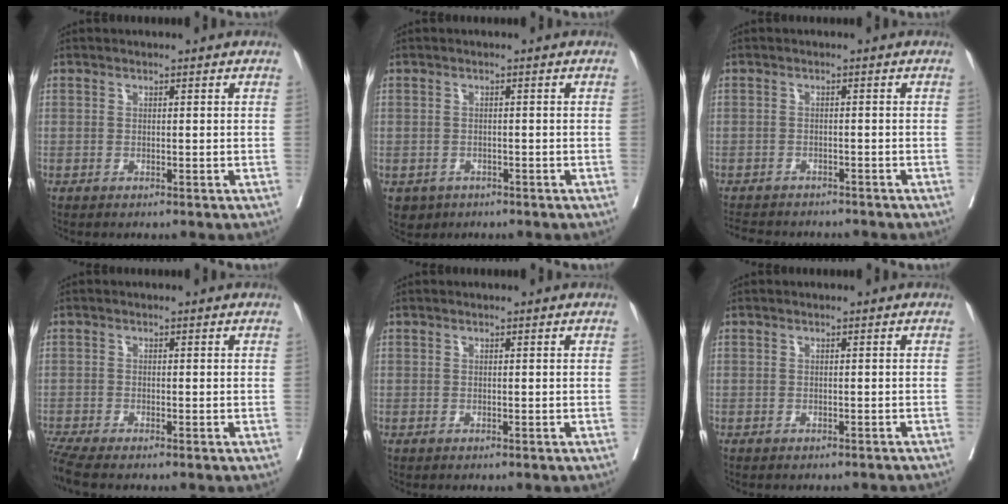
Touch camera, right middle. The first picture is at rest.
{"total": 2.9, "force": [-1.7, 2.3, 0.4], "torque": [-0.005, 0.002, -0.025]}
{"total": 9.6, "force": [-8.6, 2.6, 3.2], "torque": [-0.060, -0.008, -0.115]}
{"total": 3.0, "force": [-2.7, -0.4, 1.3], "torque": [-0.033, -0.014, -0.057]}
{"total": 0.0}
{"total": 3.3, "force": [-3.0, 0.7, 0.9], "torque": [-0.014, -0.007, -0.038]}